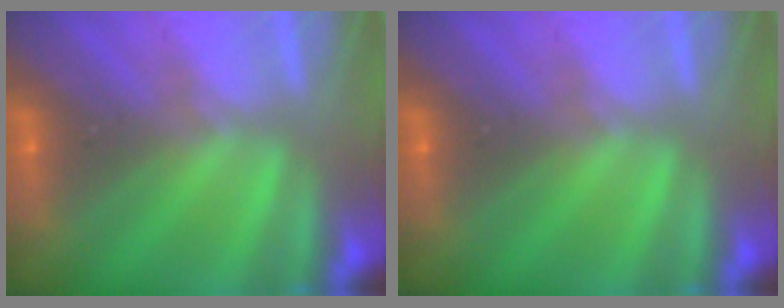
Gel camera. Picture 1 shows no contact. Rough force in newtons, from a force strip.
{"total": 0.0}